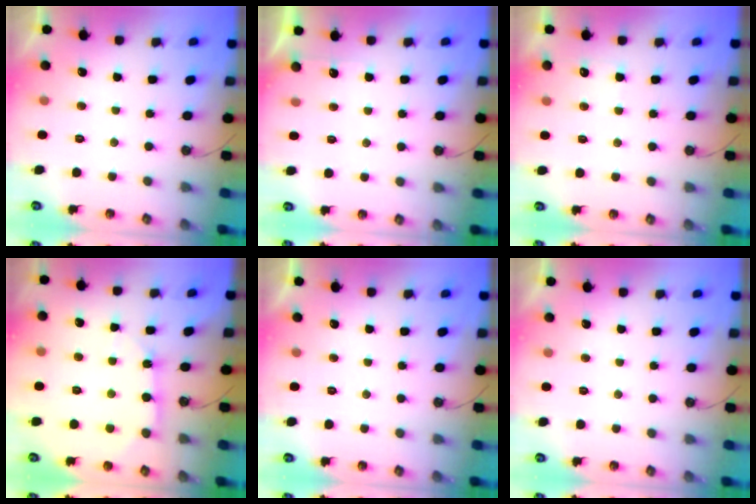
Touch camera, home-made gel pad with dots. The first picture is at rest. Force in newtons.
{"total": 3.1, "press": 3.1, "slide": 0.4}
{"total": 4.7, "press": 4.7, "slide": 0.6}
{"total": 8.6, "press": 8.6, "slide": 0.3}
{"total": 0.0}
{"total": 0.0}